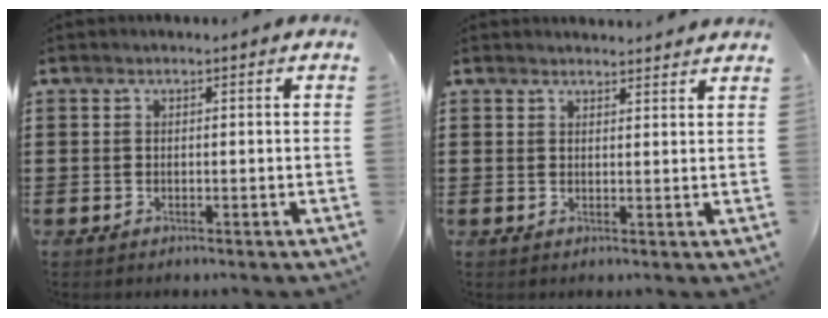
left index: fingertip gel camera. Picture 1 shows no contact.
{"total": 1.8, "force": [1.8, 0.1, 0.0], "torque": [-0.006, -0.002, 0.035]}